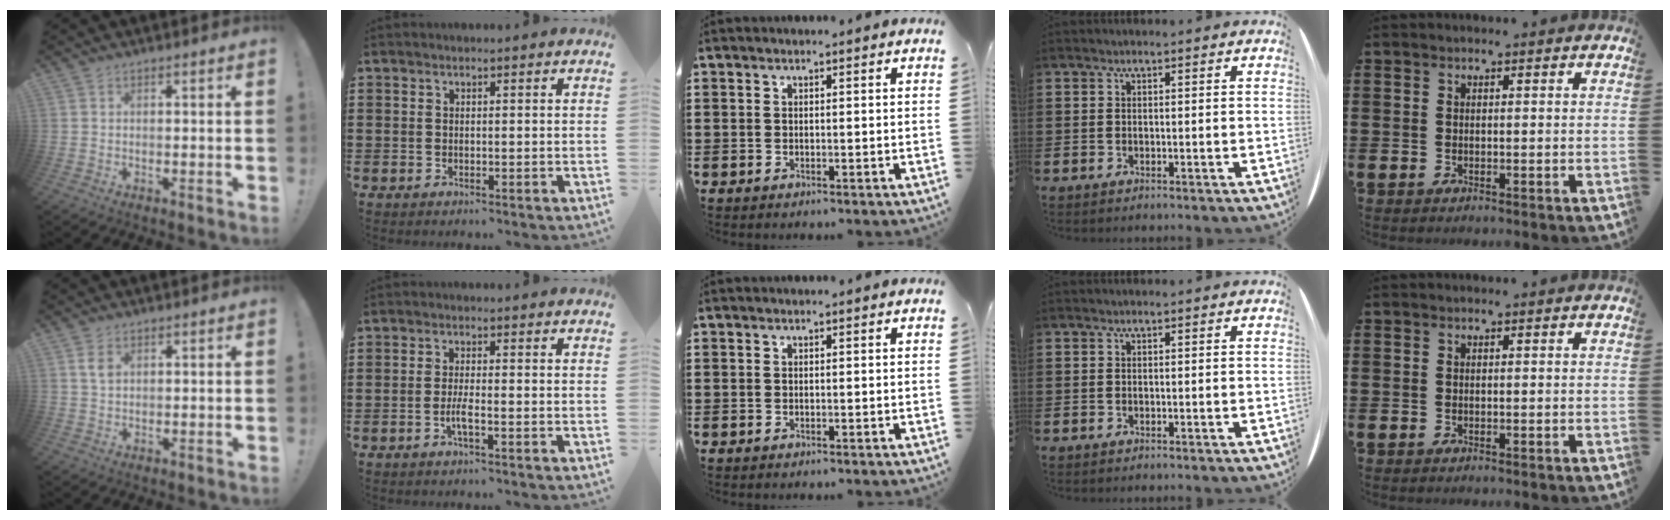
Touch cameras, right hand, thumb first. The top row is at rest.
{"thumb": {"total": 3.4, "force": [1.4, 1.9, 2.4], "torque": [-0.036, -0.002, 0.023]}, "index": {"total": 2.8, "force": [-1.2, 0.2, 2.5], "torque": [-0.050, -0.003, -0.023]}}